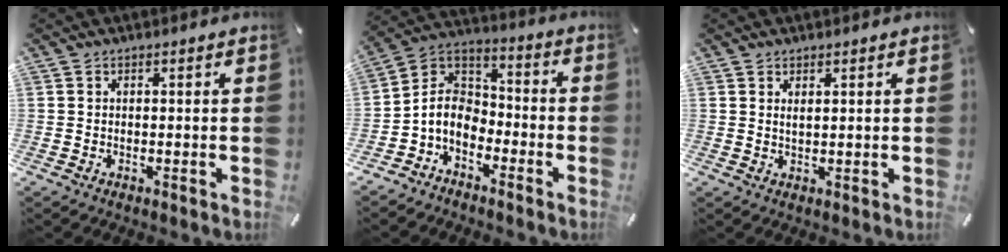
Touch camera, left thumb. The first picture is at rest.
{"total": 7.7, "force": [-4.4, 5.5, 3.0], "torque": [-0.085, 0.012, -0.091]}
{"total": 1.5, "force": [1.0, 0.3, 1.1], "torque": [-0.022, -0.002, 0.017]}